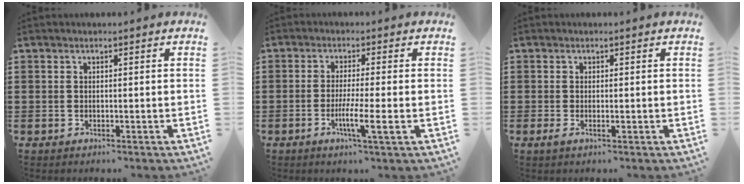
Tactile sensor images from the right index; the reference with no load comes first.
{"total": 5.7, "force": [-1.8, 0.2, 5.4], "torque": [-0.091, -0.010, -0.031]}
{"total": 1.0, "force": [-0.1, 0.3, 0.9], "torque": [-0.024, -0.005, -0.004]}